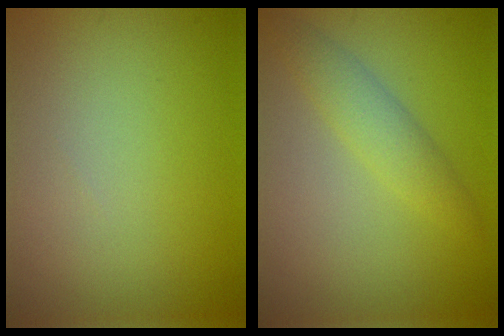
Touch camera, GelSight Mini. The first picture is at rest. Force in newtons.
{"total": 2.5, "press": 2.5, "slide": 0.1}